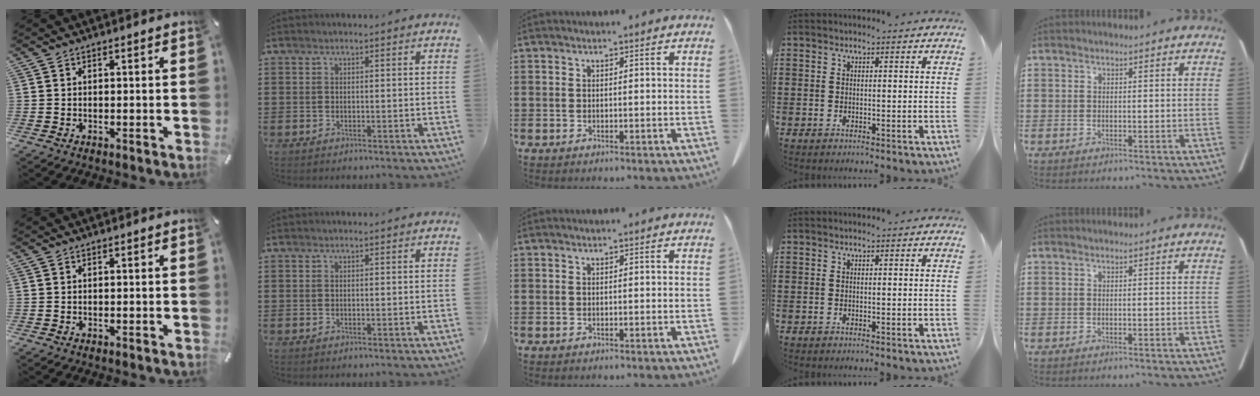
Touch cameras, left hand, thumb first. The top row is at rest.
{}